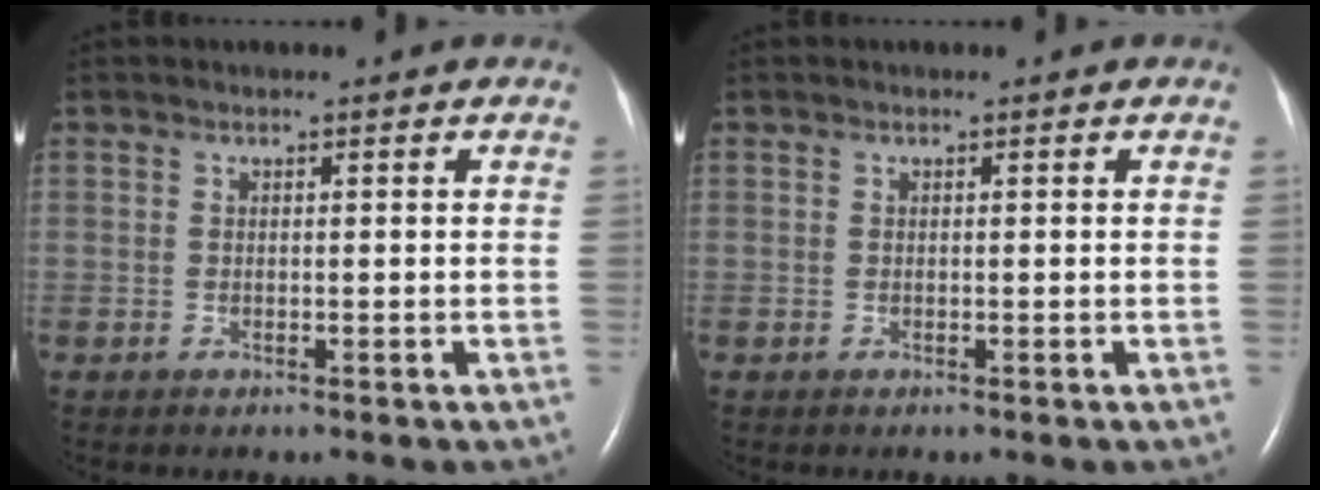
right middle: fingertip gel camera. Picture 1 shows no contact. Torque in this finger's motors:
{"motor_torque": [0.00, 0.00, 0.00, 0.00]}